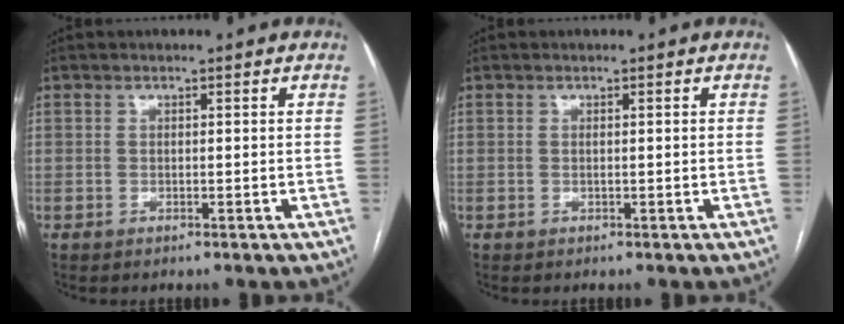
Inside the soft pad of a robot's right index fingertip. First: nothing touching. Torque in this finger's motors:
{"motor_torque": [-0.06, -0.03, -0.02, 0.02]}